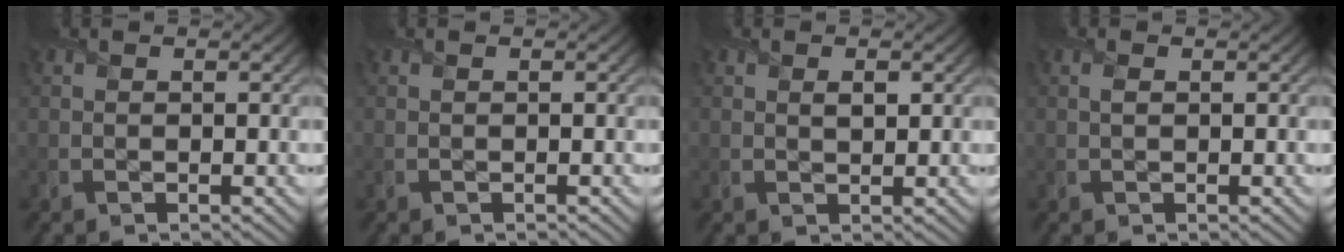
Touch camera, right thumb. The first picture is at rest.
{"total": 0.0}
{"total": 1.1, "force": [0.5, 0.6, 0.8], "torque": [-0.012, -0.006, 0.011]}
{"total": 0.6, "force": [0.2, 0.2, 0.5], "torque": [-0.012, 0.001, 0.004]}